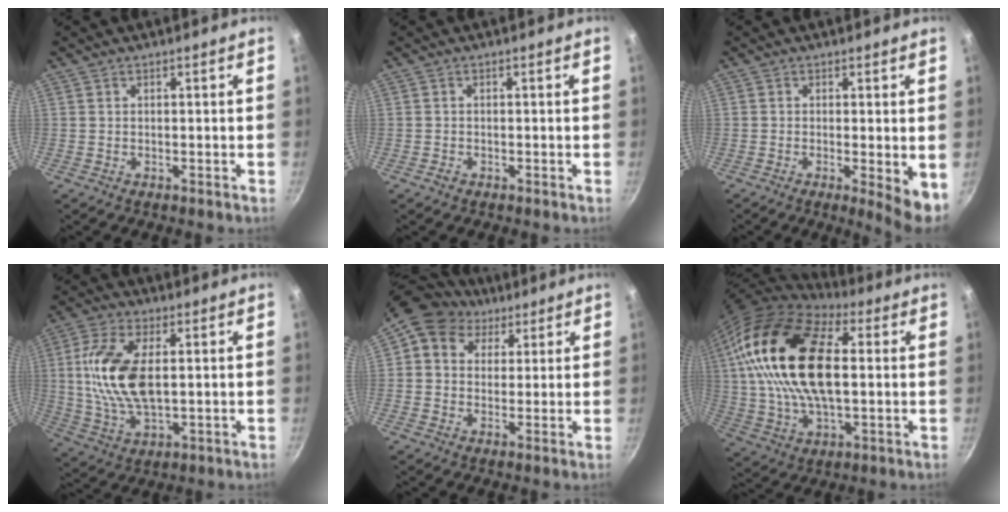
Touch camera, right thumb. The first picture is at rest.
{"total": 1.0, "force": [-0.6, 0.7, 0.3], "torque": [-0.007, 0.005, -0.012]}
{"total": 5.6, "force": [-0.9, 1.2, 5.4], "torque": [-0.073, -0.013, -0.011]}
{"total": 14.6, "force": [1.7, 7.4, 12.4], "torque": [-0.242, 0.002, 0.032]}
{"total": 10.4, "force": [5.4, 8.2, 3.5], "torque": [-0.040, 0.001, 0.079]}
{"total": 23.3, "force": [4.0, 12.5, 19.3], "torque": [-0.344, 0.005, 0.063]}